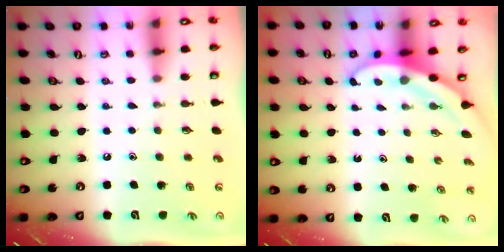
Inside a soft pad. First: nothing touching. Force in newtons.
{"total": 3.4, "press": 3.4, "slide": 0.1}